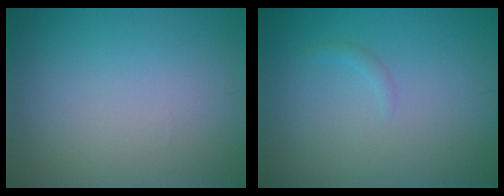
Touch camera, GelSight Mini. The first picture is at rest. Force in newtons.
{"total": 0.6, "press": 0.6, "slide": 0.1}